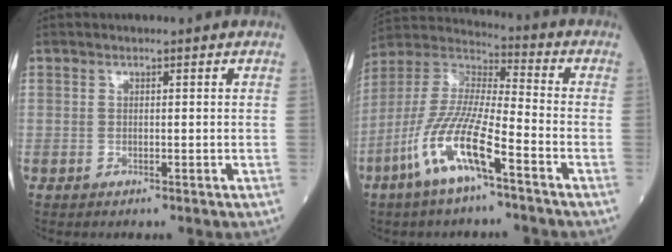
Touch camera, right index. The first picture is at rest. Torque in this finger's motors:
{"motor_torque": [1.12, -1.02, 0.52, 0.21]}